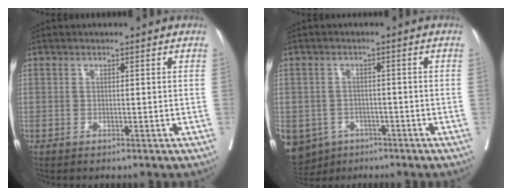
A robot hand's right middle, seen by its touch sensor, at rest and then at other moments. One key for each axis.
{"total": 10.5, "fx": -6.0, "fy": 8.1, "fz": 2.8, "tx": -0.080, "ty": -0.006, "tz": -0.081}